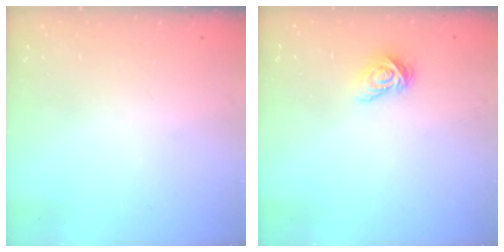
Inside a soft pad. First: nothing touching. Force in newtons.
{"total": 5.4, "press": 5.4, "slide": 0.6}